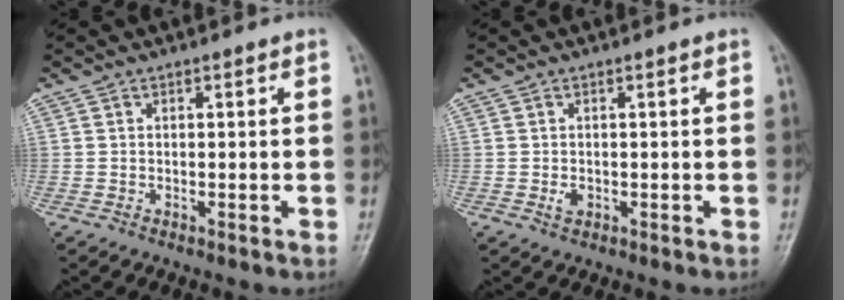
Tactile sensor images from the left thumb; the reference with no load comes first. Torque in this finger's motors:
{"motor_torque": [0.11, 0.24, 0.19, 0.07, 0.00]}